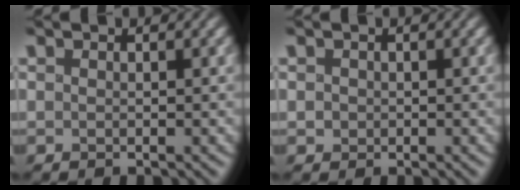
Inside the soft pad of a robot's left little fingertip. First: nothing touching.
{"total": 0.7, "force": [-0.1, 0.7, 0.1], "torque": [0.001, 0.000, 0.001]}